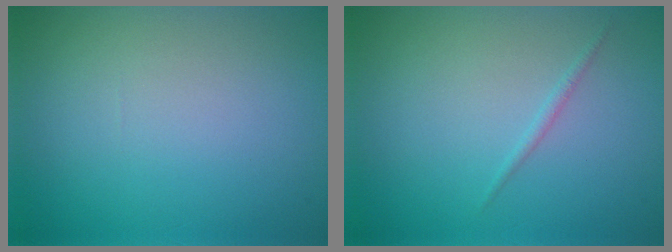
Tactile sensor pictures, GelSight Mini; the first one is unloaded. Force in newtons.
{"total": 0.6, "press": 0.6, "slide": 0.0}